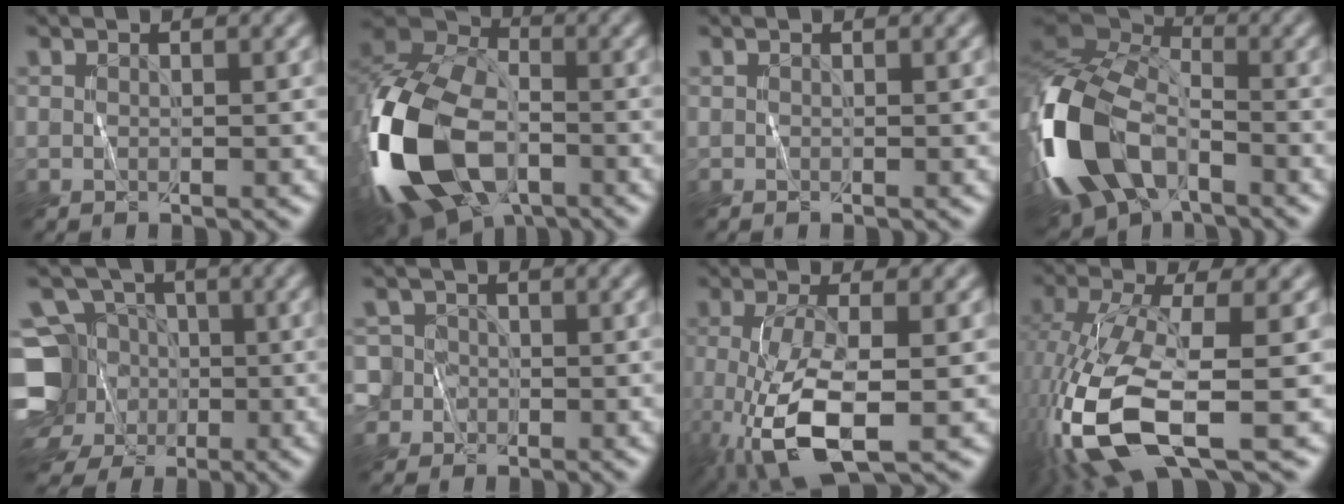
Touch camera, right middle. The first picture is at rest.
{"total": 16.0, "force": [-5.7, 9.7, 11.4], "torque": [-0.264, -0.024, -0.122]}
{"total": 0.0}
{"total": 14.5, "force": [-6.0, 8.2, 10.3], "torque": [-0.236, -0.006, -0.131]}
{"total": 11.9, "force": [-2.9, 10.6, 4.7], "torque": [-0.114, 0.002, -0.080]}
{"total": 5.0, "force": [-1.3, 4.6, 1.4], "torque": [-0.026, 0.012, -0.047]}
{"total": 6.9, "force": [-2.2, 2.2, 6.2], "torque": [-0.137, -0.007, -0.046]}
{"total": 10.6, "force": [-3.6, 4.0, 9.1], "torque": [-0.210, -0.014, -0.073]}